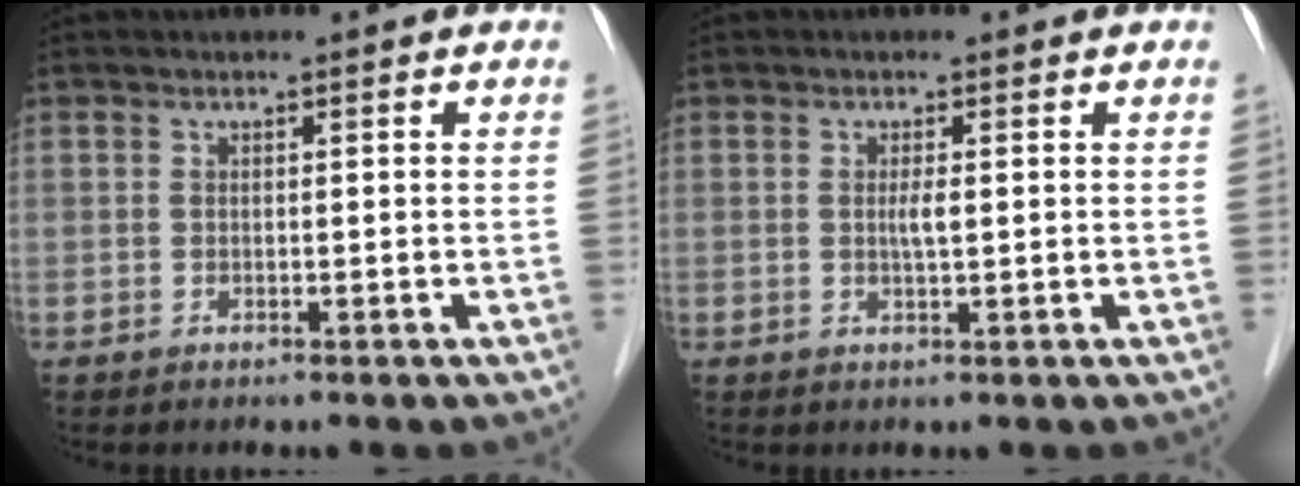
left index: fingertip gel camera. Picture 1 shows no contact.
{"total": 1.6, "force": [0.3, 0.2, 1.5], "torque": [-0.033, 0.000, 0.006]}